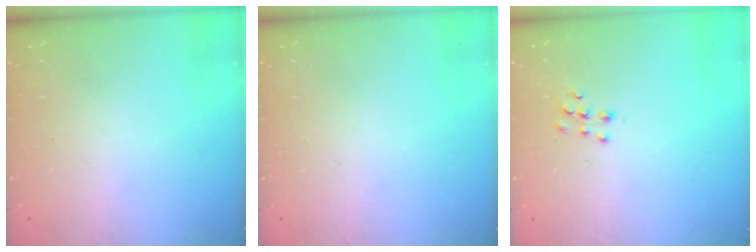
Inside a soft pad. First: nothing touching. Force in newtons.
{"total": 0.0}
{"total": 7.2, "press": 7.2, "slide": 0.5}